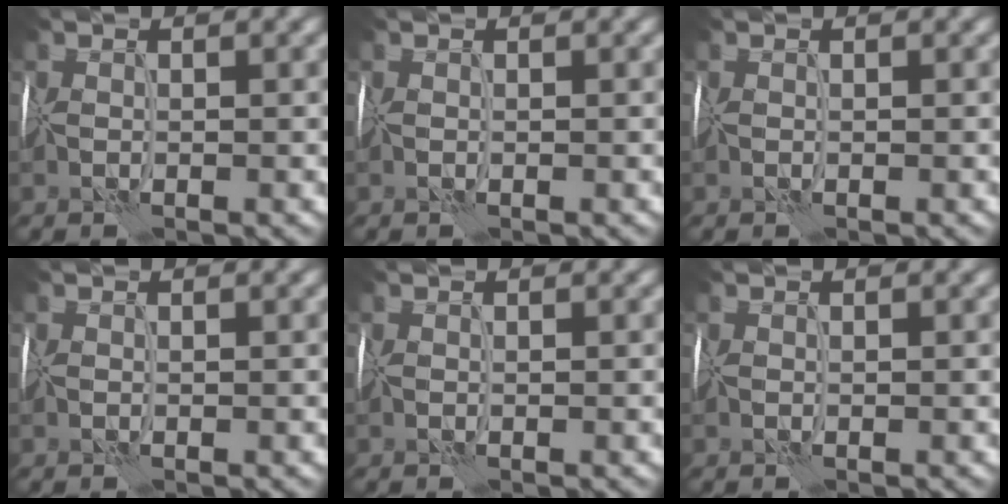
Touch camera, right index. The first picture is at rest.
{"total": 0.0}
{"total": 0.0}
{"total": 0.0}
{"total": 0.0}
{"total": 0.0}